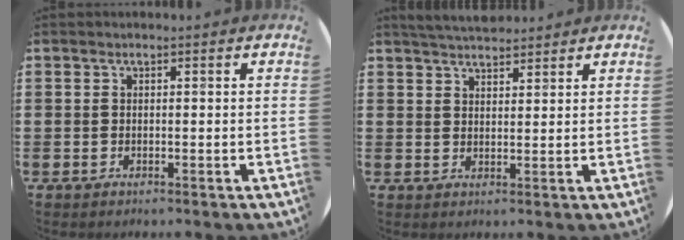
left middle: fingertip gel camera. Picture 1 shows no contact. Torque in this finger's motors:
{"motor_torque": [0.84, -0.82, 0.06, 0.00]}